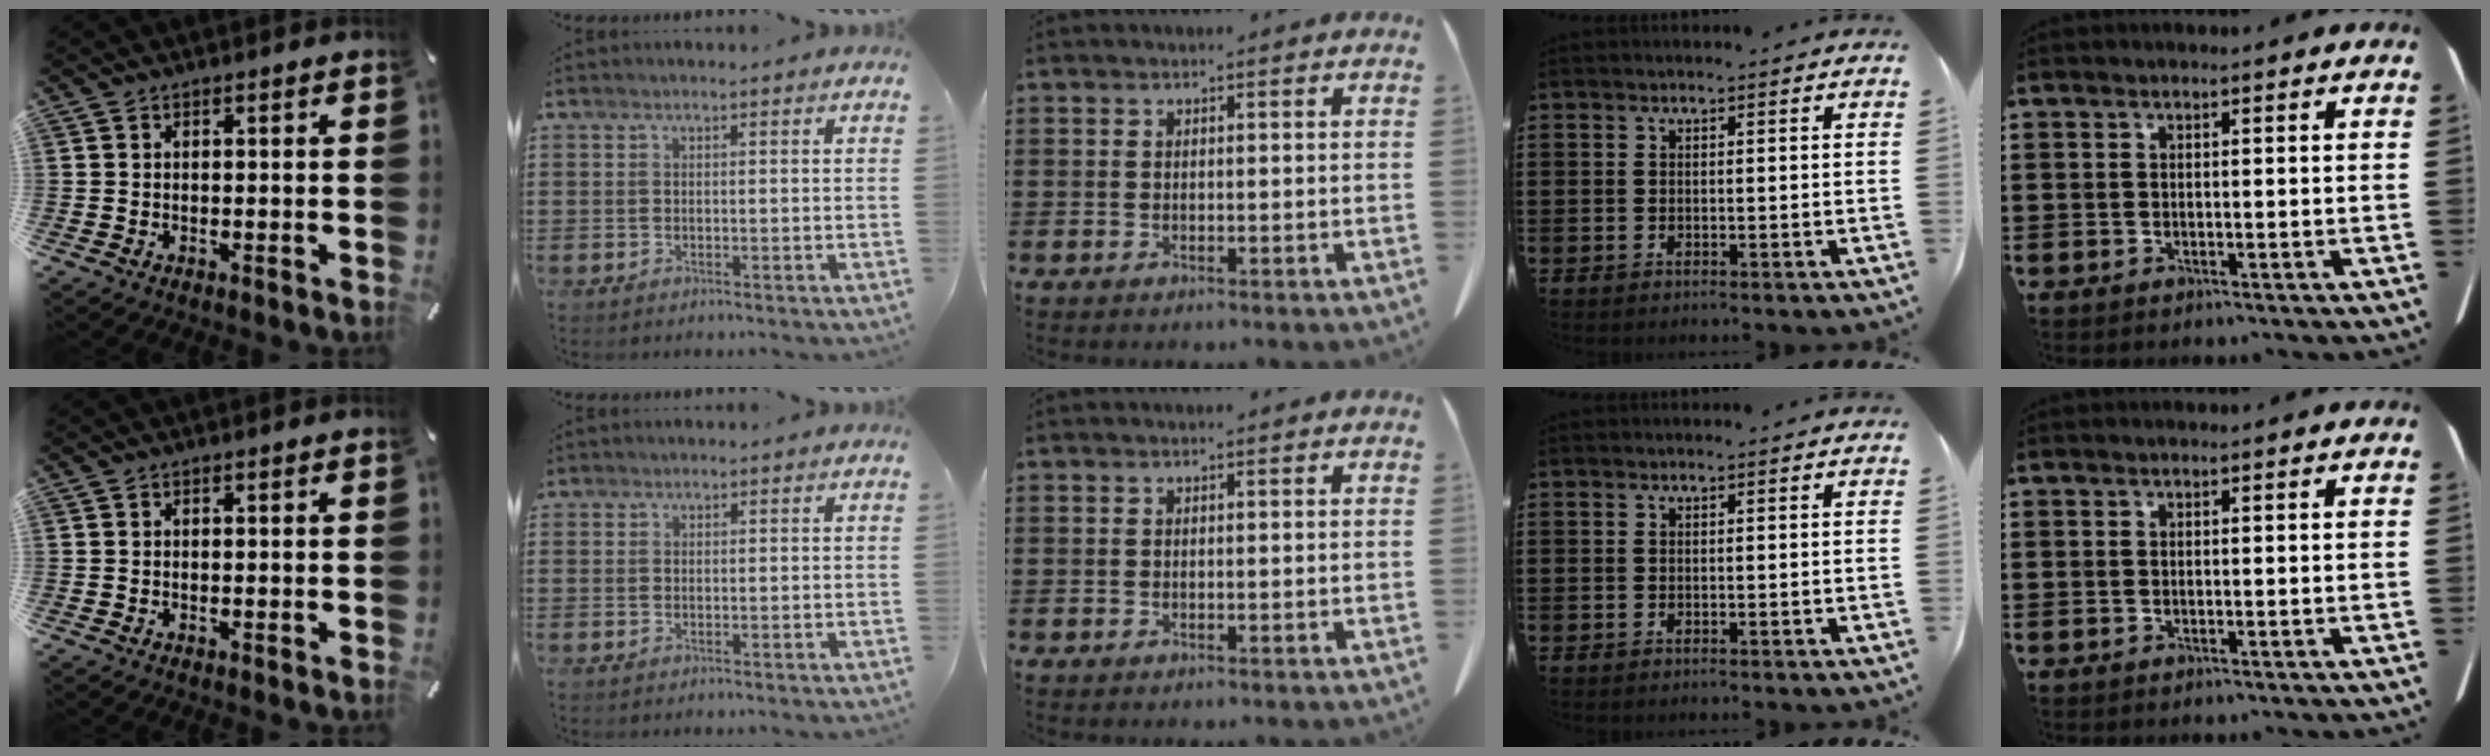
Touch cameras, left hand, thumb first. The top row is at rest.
{"index": {"total": 0.6, "force": [0.5, 0.3, 0.1], "torque": [-0.005, 0.001, 0.010]}}